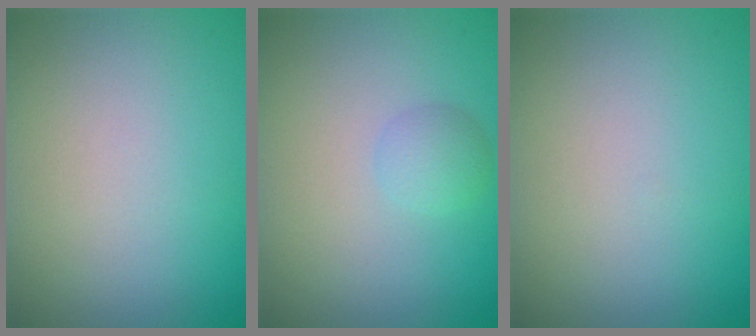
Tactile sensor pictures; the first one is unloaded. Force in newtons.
{"total": 1.5, "press": 1.5, "slide": 0.0}
{"total": 0.0}